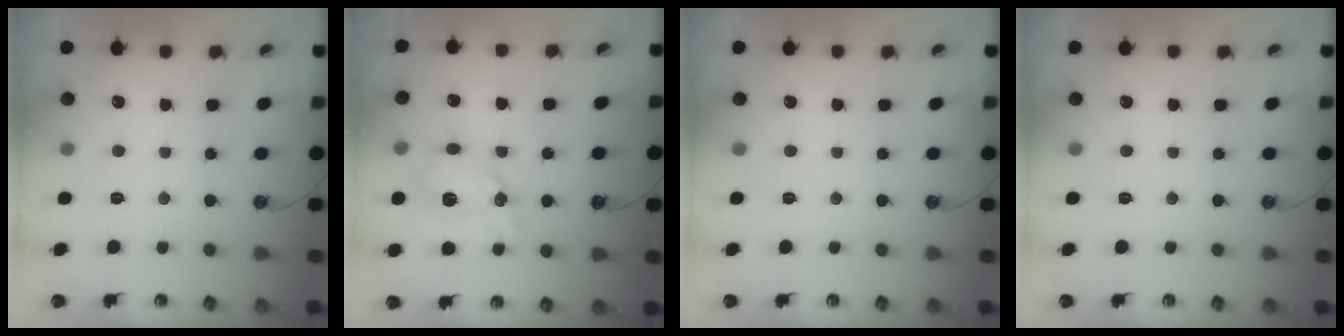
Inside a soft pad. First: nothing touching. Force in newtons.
{"total": 11.8, "press": 11.7, "slide": 0.7}
{"total": 0.0}
{"total": 0.0}